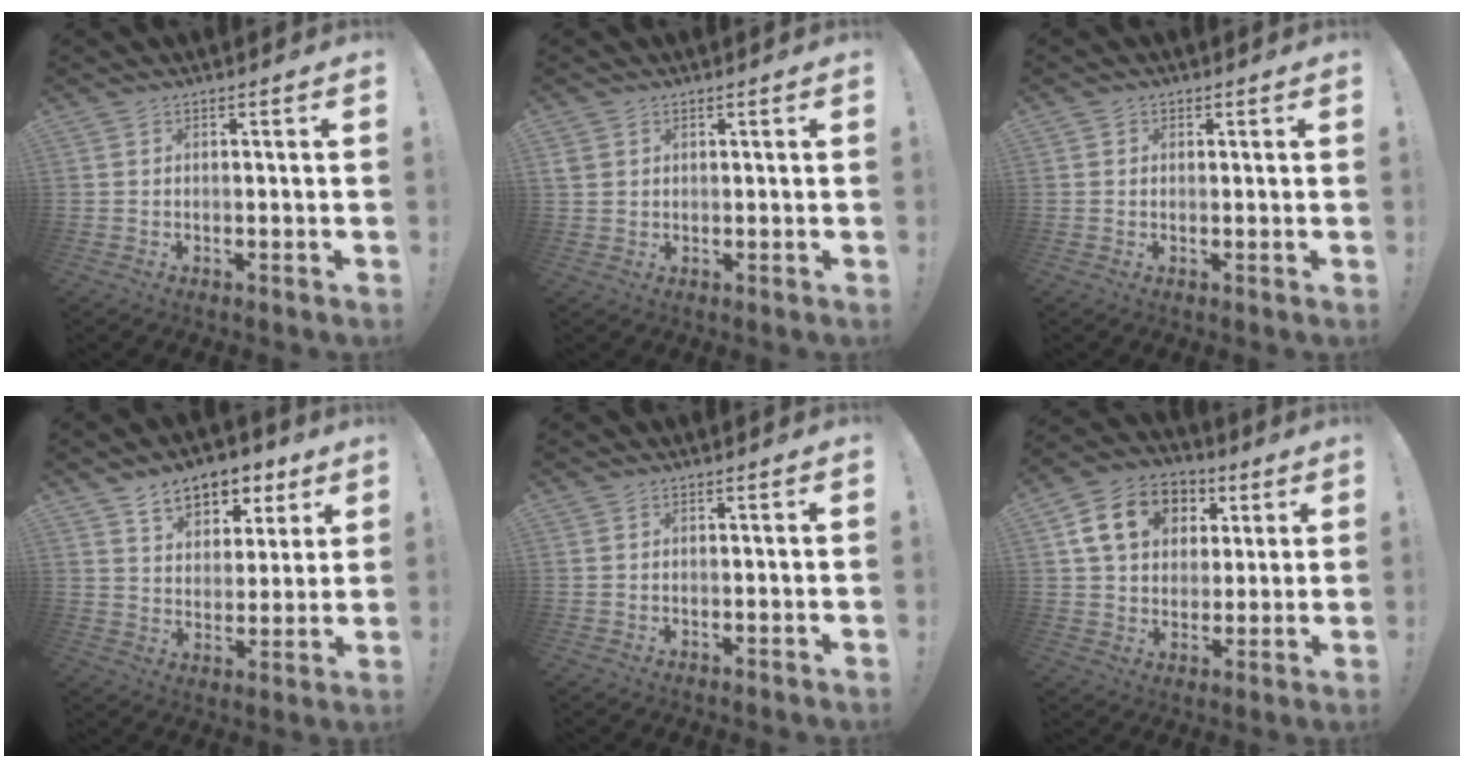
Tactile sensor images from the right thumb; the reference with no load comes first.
{"total": 2.4, "force": [1.2, 1.8, 0.8], "torque": [-0.011, -0.004, 0.024]}
{"total": 1.1, "force": [0.3, 1.1, 0.2], "torque": [0.001, 0.001, 0.004]}
{"total": 10.6, "force": [6.9, 6.6, 4.5], "torque": [-0.059, -0.046, 0.127]}
{"total": 0.0}
{"total": 15.9, "force": [6.0, 12.1, 8.3], "torque": [-0.123, -0.012, 0.118]}